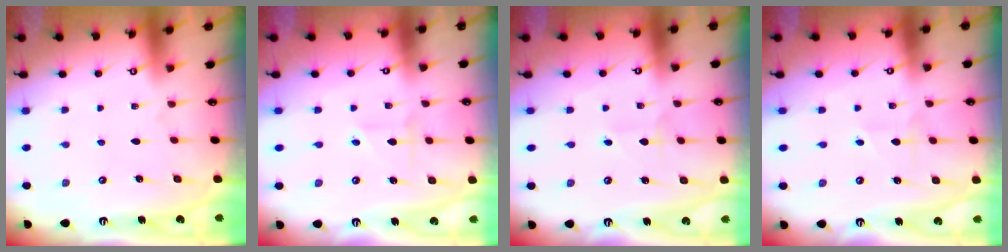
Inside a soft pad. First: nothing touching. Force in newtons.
{"total": 2.2, "press": 2.1, "slide": 0.6}
{"total": 1.4, "press": 1.4, "slide": 0.1}
{"total": 2.5, "press": 2.5, "slide": 0.3}